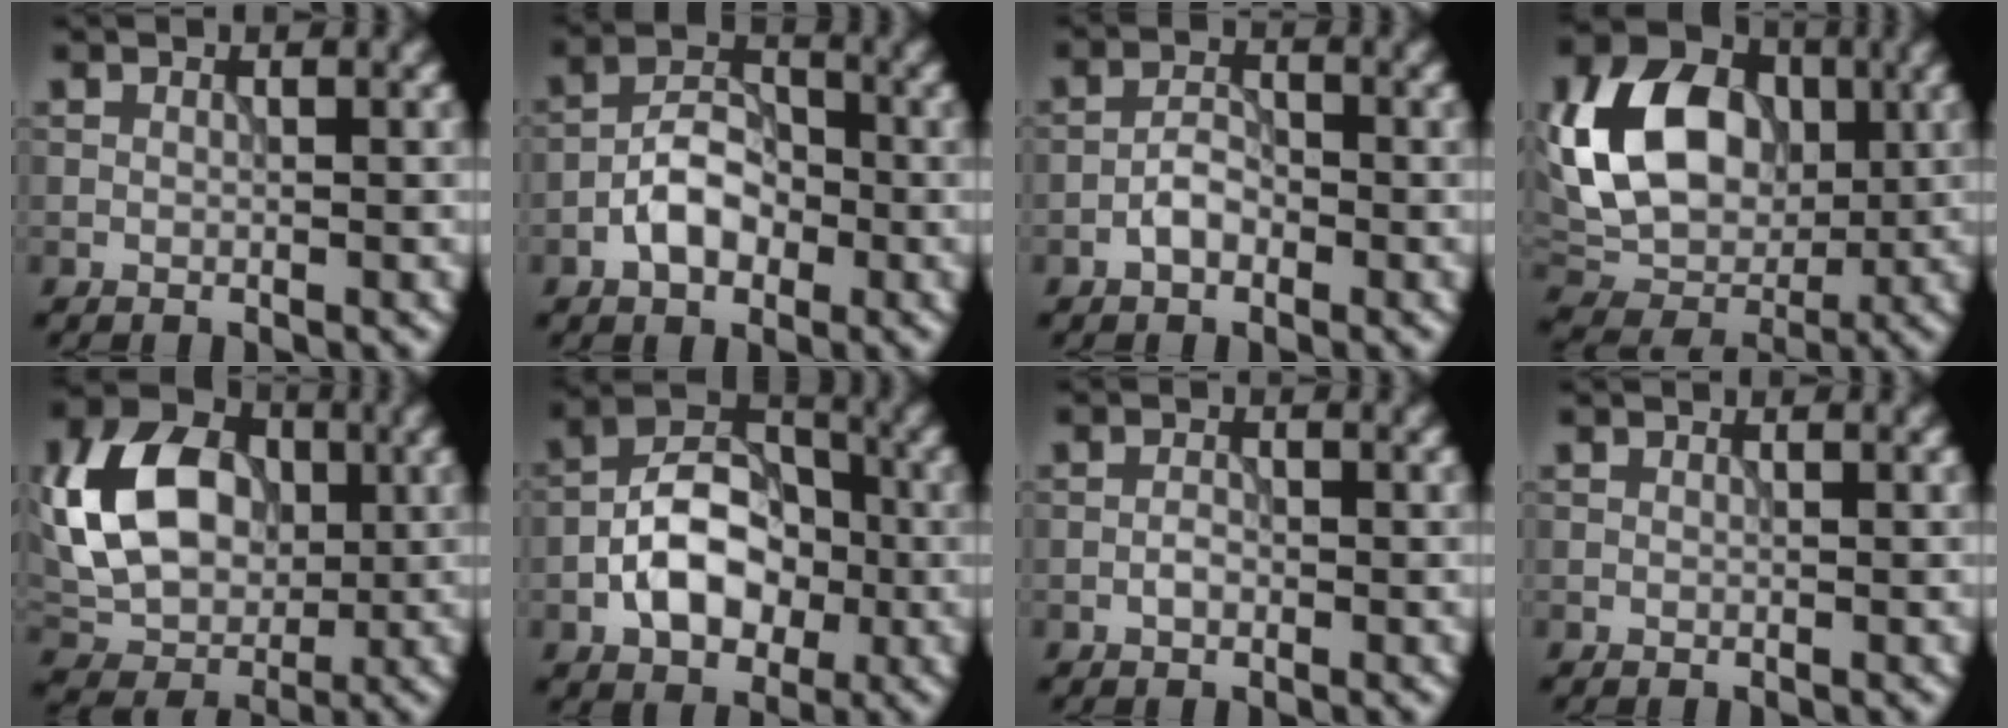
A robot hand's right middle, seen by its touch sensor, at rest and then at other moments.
{"total": 4.5, "force": [-1.8, 2.7, 3.1], "torque": [-0.050, 0.014, -0.038]}
{"total": 2.2, "force": [-1.2, 1.2, 1.5], "torque": [-0.025, 0.008, -0.026]}
{"total": 11.6, "force": [1.4, 8.6, 7.6], "torque": [-0.148, 0.011, 0.014]}
{"total": 10.2, "force": [1.1, 7.5, 6.8], "torque": [-0.146, 0.008, 0.015]}
{"total": 7.4, "force": [-2.2, 4.8, 5.2], "torque": [-0.082, 0.015, -0.042]}
{"total": 1.1, "force": [-0.5, 0.6, 0.8], "torque": [-0.016, 0.003, -0.011]}
{"total": 0.0}